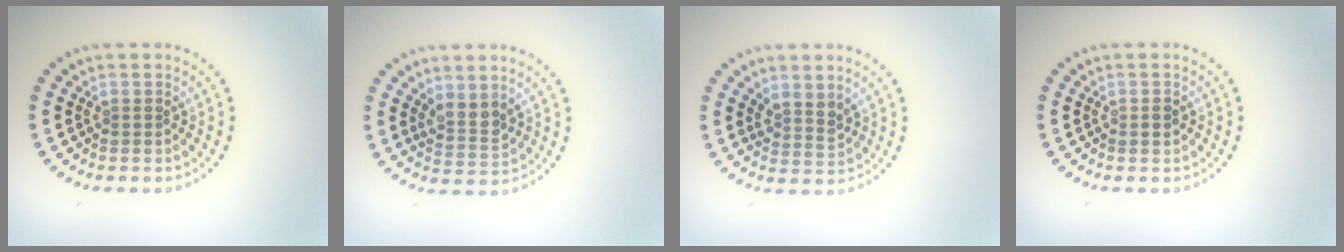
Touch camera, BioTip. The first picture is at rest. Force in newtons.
{"total": 2.4, "press": 2.1, "slide": 1.2}
{"total": 2.2, "press": 1.7, "slide": 1.3}
{"total": 1.2, "press": 1.2, "slide": 0.1}